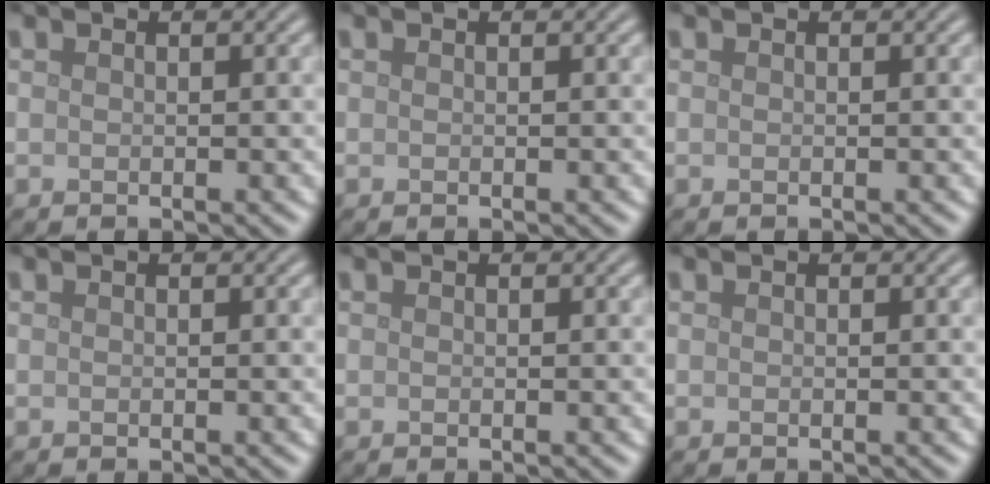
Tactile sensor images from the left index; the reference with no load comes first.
{"total": 0.0}
{"total": 0.0}
{"total": 0.0}
{"total": 0.0}
{"total": 0.0}